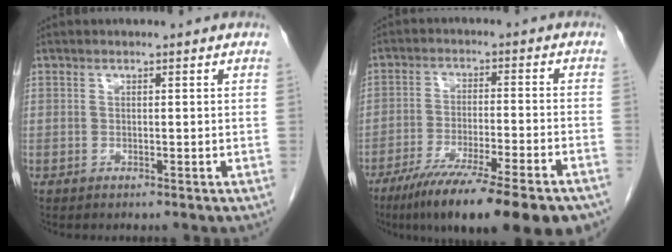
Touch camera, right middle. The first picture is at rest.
{"total": 21.0, "force": [-15.9, 2.1, 13.5], "torque": [-0.153, -0.033, -0.238]}